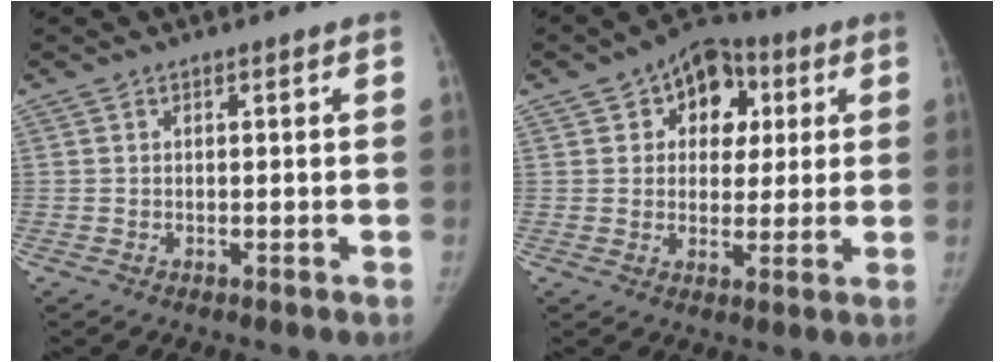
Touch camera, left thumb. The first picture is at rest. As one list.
[{"total": 10.9, "force": [3.5, 8.4, 6.1], "torque": [-0.027, 0.003, 0.044]}]